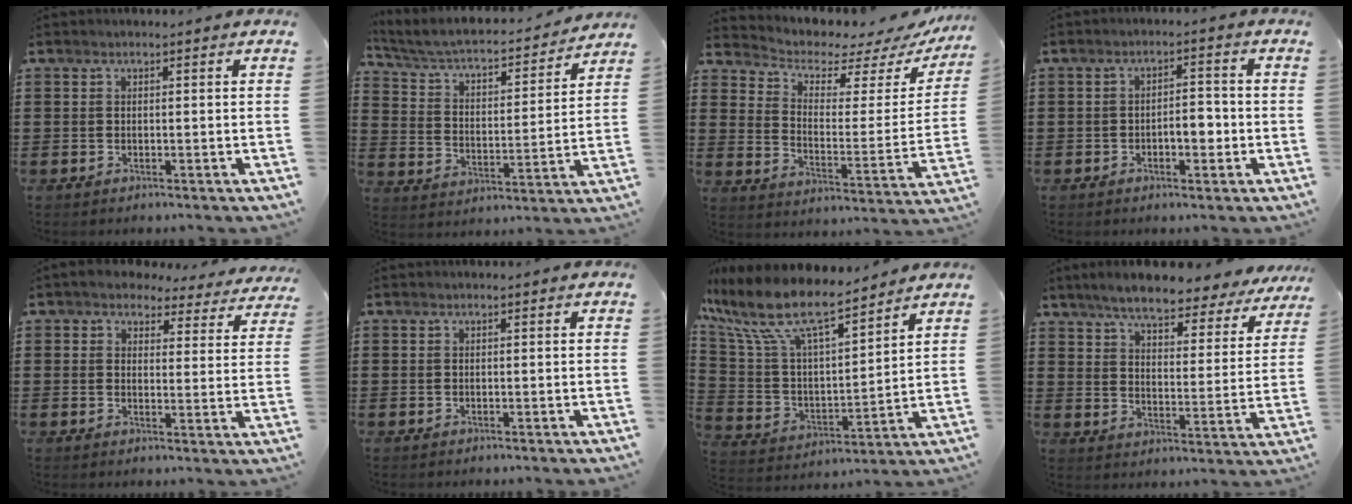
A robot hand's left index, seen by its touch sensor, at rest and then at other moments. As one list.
[{"total": 4.3, "force": [3.8, 0.9, 2.0], "torque": [-0.058, -0.032, 0.055]}, {"total": 4.0, "force": [3.4, 1.7, 1.4], "torque": [-0.041, -0.029, 0.052]}, {"total": 3.9, "force": [-1.2, 1.9, 3.2], "torque": [-0.052, 0.005, -0.027]}, {"total": 3.8, "force": [3.6, 1.0, 0.7], "torque": [-0.026, -0.021, 0.060]}, {"total": 0.0}, {"total": 11.6, "force": [8.9, 2.7, 6.9], "torque": [-0.173, -0.054, 0.153]}, {"total": 6.3, "force": [5.8, 0.6, 2.6], "torque": [-0.077, -0.033, 0.097]}]